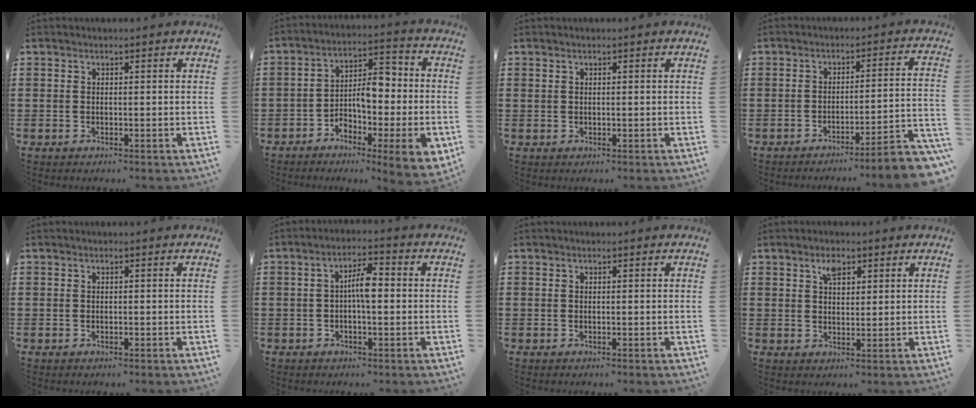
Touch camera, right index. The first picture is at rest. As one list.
[{"total": 9.0, "force": [-3.3, 3.4, 7.7], "torque": [-0.120, 0.003, -0.063]}, {"total": 0.0}, {"total": 4.7, "force": [-3.7, -0.5, 2.9], "torque": [-0.049, -0.024, -0.075]}, {"total": 0.0}, {"total": 4.5, "force": [-0.2, 1.3, 4.3], "torque": [-0.079, 0.009, -0.006]}, {"total": 0.0}, {"total": 3.0, "force": [1.8, 1.5, 1.9], "torque": [-0.035, 0.002, 0.030]}]